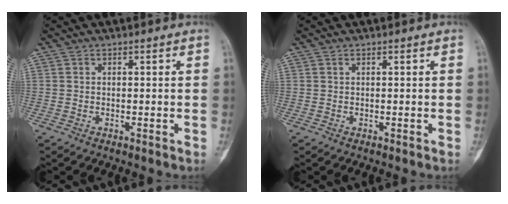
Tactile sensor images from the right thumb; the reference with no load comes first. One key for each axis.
{"total": 0.0}